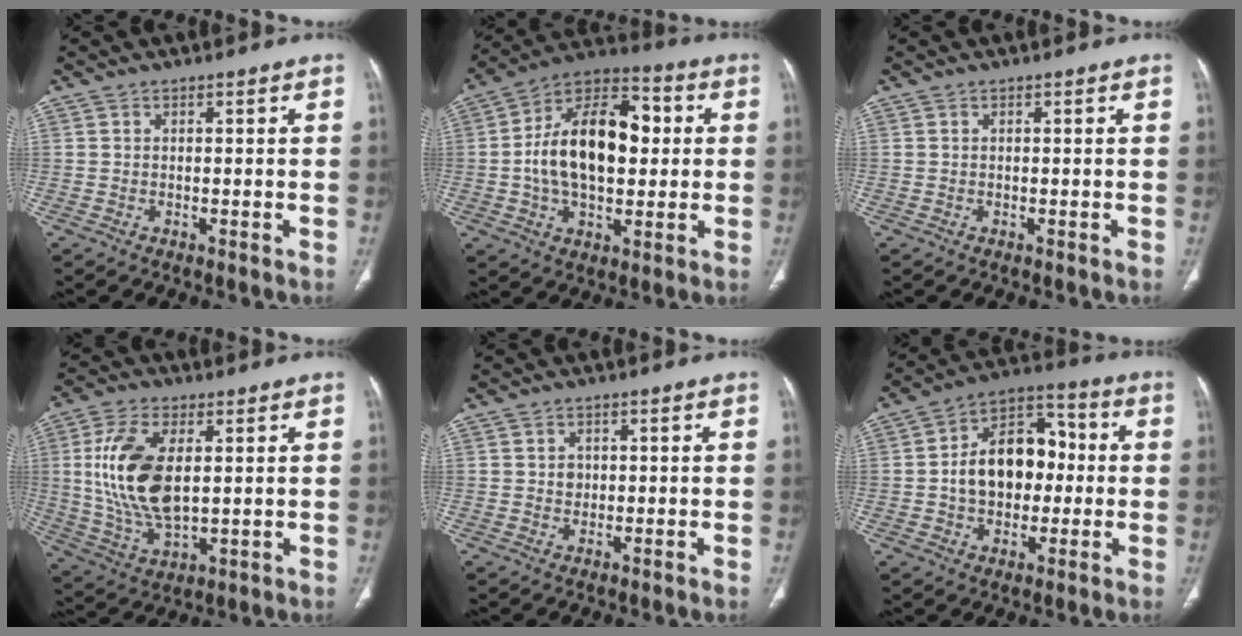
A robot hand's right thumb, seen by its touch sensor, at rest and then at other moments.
{"total": 20.1, "force": [1.2, 11.9, 16.1], "torque": [-0.246, 0.028, 0.017]}
{"total": 0.0}
{"total": 16.0, "force": [2.4, 8.2, 13.5], "torque": [-0.274, -0.011, 0.055]}
{"total": 1.7, "force": [0.2, 1.5, 0.8], "torque": [-0.004, 0.002, 0.005]}
{"total": 15.5, "force": [-0.2, 10.8, 11.1], "torque": [-0.138, 0.039, -0.007]}